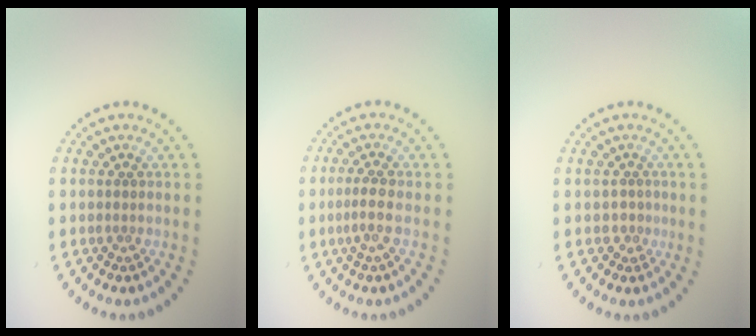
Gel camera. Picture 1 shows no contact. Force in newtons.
{"total": 1.6, "press": 1.3, "slide": 1.0}
{"total": 0.7, "press": 0.4, "slide": 0.6}